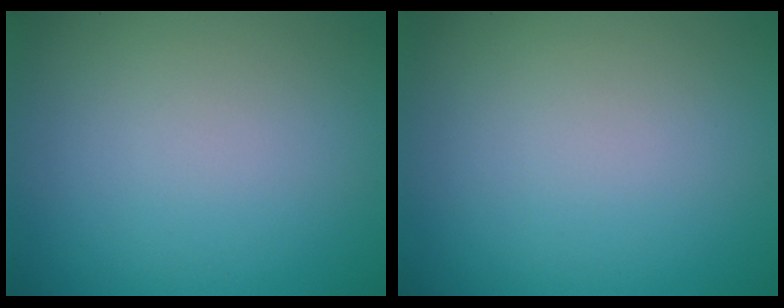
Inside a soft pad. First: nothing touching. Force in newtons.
{"total": 0.0}